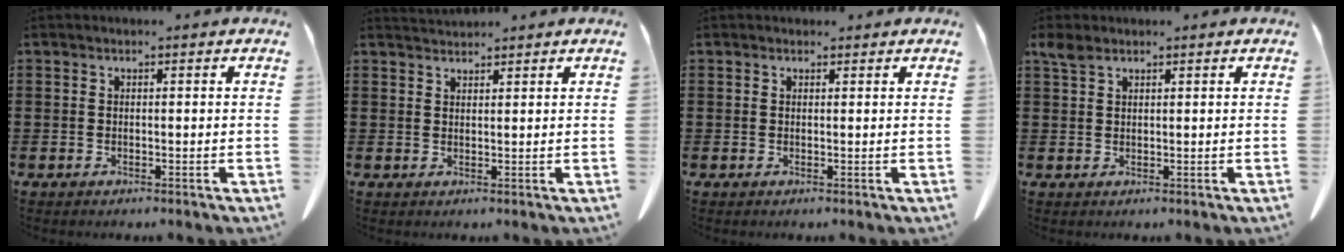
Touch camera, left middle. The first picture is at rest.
{"total": 1.7, "force": [1.6, 0.2, 0.1], "torque": [-0.005, 0.000, 0.032]}
{"total": 0.7, "force": [0.5, 0.4, 0.1], "torque": [0.004, -0.001, 0.009]}
{"total": 2.4, "force": [1.6, 1.0, 1.5], "torque": [-0.036, 0.003, 0.031]}